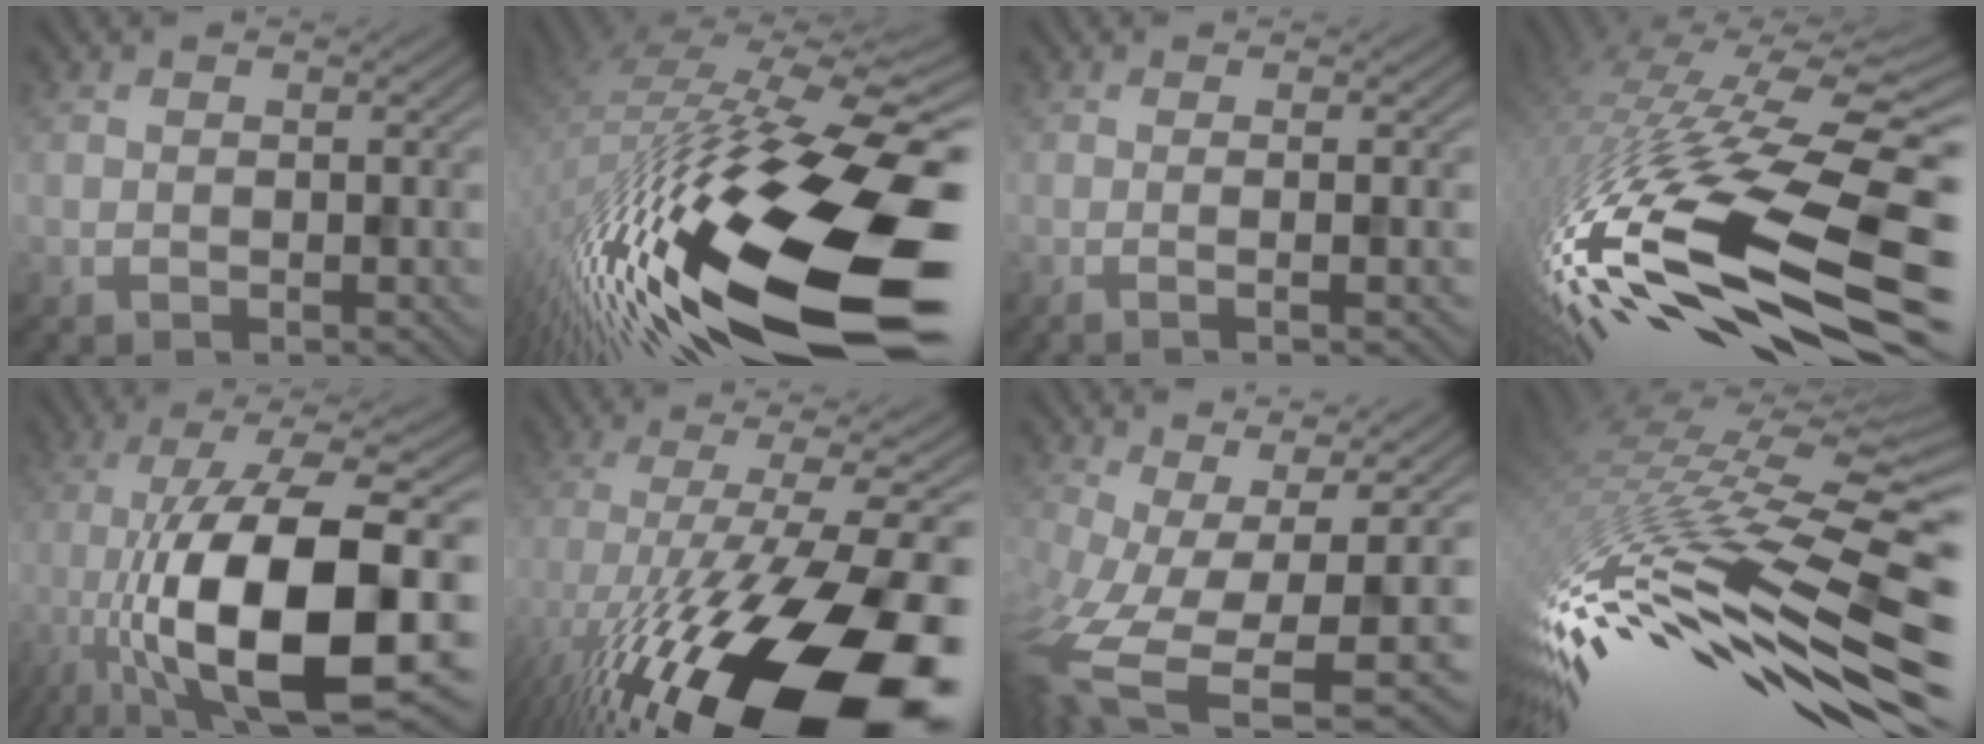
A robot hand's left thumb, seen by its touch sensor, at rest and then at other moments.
{"total": 20.0, "force": [-6.2, 6.9, 17.7], "torque": [-0.353, -0.036, -0.100]}
{"total": 2.4, "force": [-0.4, 0.5, 2.4], "torque": [-0.028, 0.007, -0.013]}
{"total": 18.6, "force": [-5.7, 7.0, 16.2], "torque": [-0.325, -0.047, -0.075]}
{"total": 16.0, "force": [-4.1, 5.7, 14.4], "torque": [-0.264, -0.009, -0.060]}
{"total": 19.9, "force": [-10.2, 6.3, 15.9], "torque": [-0.278, -0.019, -0.163]}
{"total": 12.4, "force": [-3.4, 5.1, 10.8], "torque": [-0.255, -0.049, -0.033]}
{"total": 16.7, "force": [-5.5, 5.6, 14.8], "torque": [-0.307, -0.038, -0.080]}